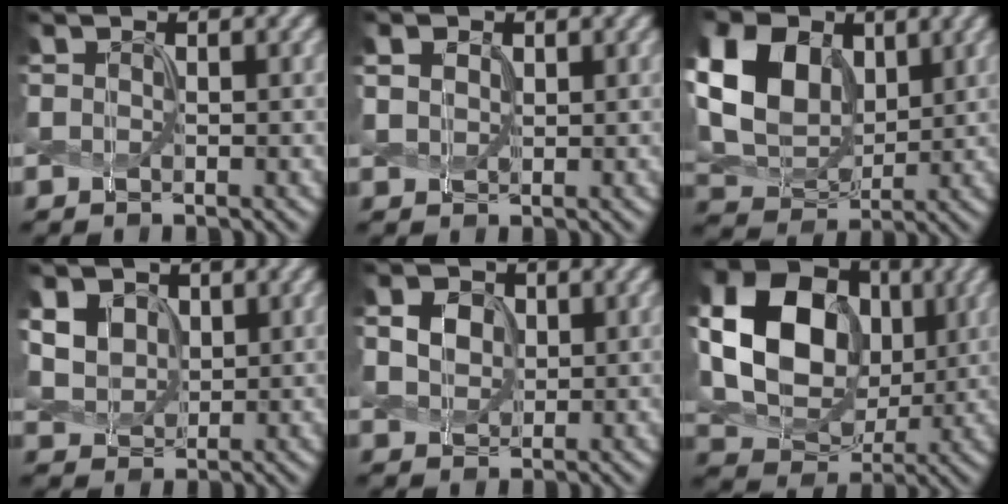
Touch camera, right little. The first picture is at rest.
{"total": 0.9, "force": [0.1, 0.8, 0.2], "torque": [-0.023, 0.001, 0.016]}
{"total": 8.6, "force": [1.6, 6.6, 5.3], "torque": [-0.143, 0.010, 0.030]}
{"total": 5.0, "force": [1.5, 4.0, 2.6], "torque": [-0.096, 0.009, 0.039]}
{"total": 2.4, "force": [0.0, 2.1, 1.1], "torque": [-0.038, 0.001, 0.000]}
{"total": 12.5, "force": [1.0, 9.8, 7.7], "torque": [-0.169, 0.003, 0.019]}